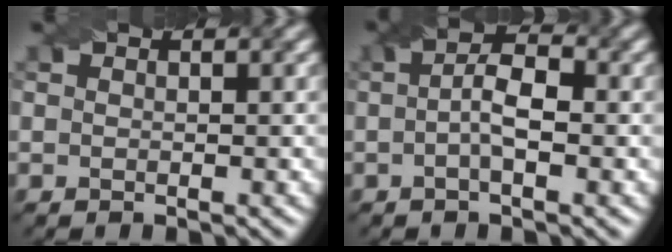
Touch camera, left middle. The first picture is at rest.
{"total": 3.3, "force": [-0.3, 1.0, 3.1], "torque": [-0.061, 0.006, -0.008]}